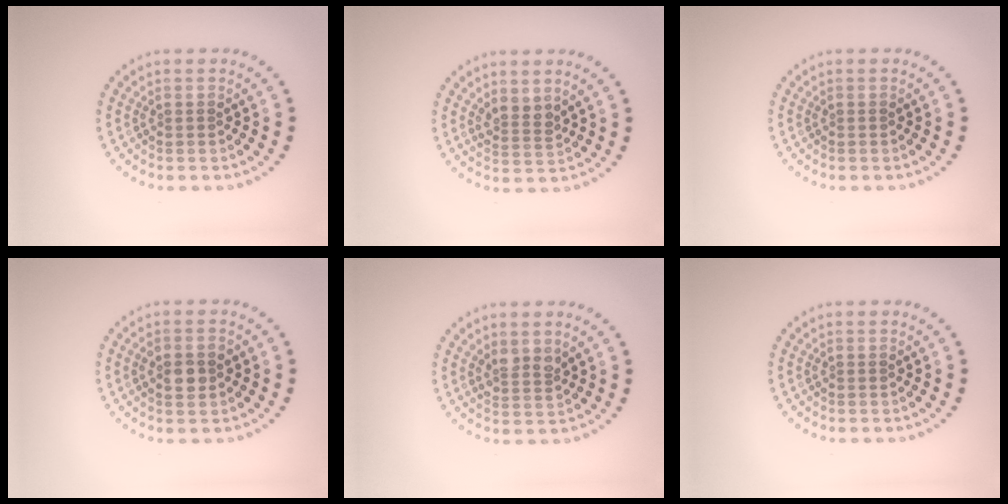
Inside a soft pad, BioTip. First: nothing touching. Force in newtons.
{"total": 2.0, "press": 1.7, "slide": 1.2}
{"total": 0.0}
{"total": 2.5, "press": 2.5, "slide": 0.3}
{"total": 1.8, "press": 1.6, "slide": 0.9}
{"total": 0.0}